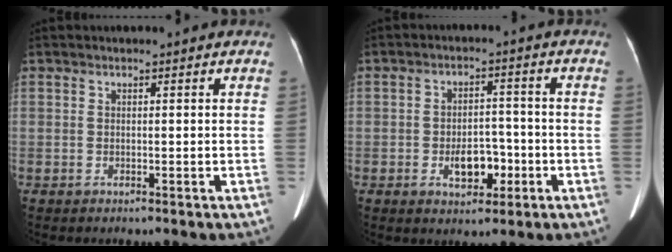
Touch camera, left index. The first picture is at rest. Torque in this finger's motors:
{"motor_torque": [0.05, 0.05, 0.09, 0.01]}